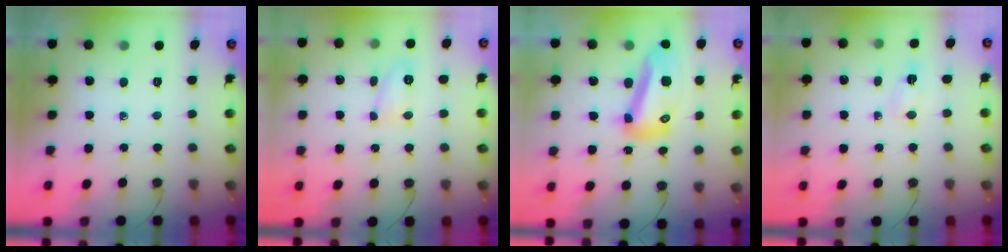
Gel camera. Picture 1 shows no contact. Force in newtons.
{"total": 5.5, "press": 5.5, "slide": 0.3}
{"total": 13.6, "press": 13.5, "slide": 1.4}
{"total": 3.8, "press": 3.8, "slide": 0.5}